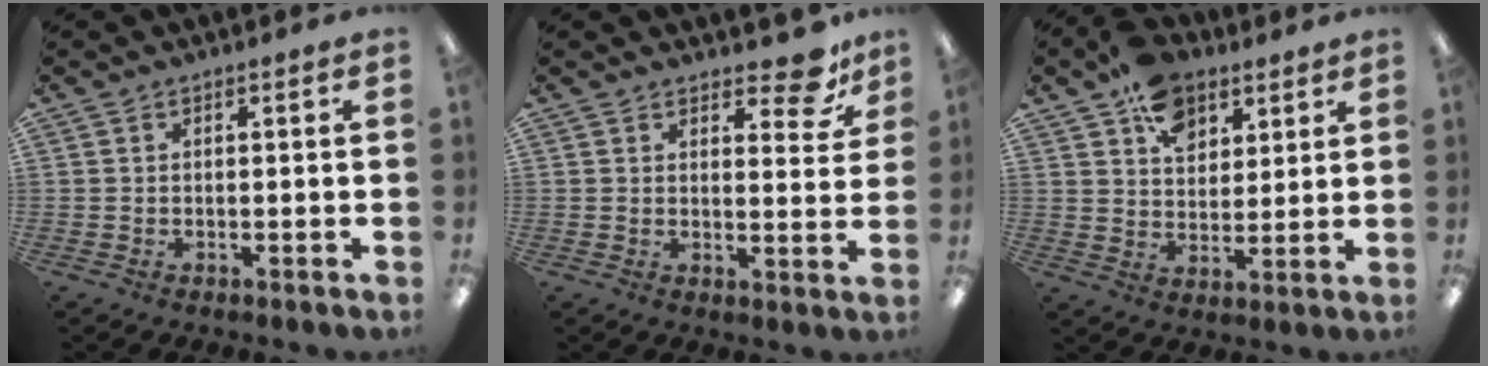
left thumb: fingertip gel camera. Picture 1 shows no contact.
{"total": 8.0, "force": [6.2, 3.2, 4.0], "torque": [-0.039, -0.037, 0.104]}
{"total": 11.3, "force": [6.8, 7.6, 4.8], "torque": [-0.065, -0.033, 0.124]}